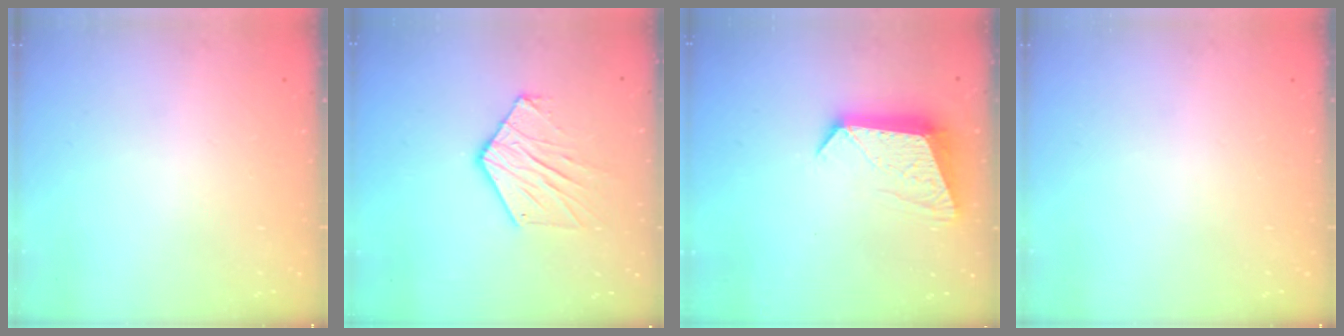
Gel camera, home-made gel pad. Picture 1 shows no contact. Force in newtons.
{"total": 11.4, "press": 11.3, "slide": 0.9}
{"total": 12.1, "press": 12.1, "slide": 1.0}
{"total": 0.0}